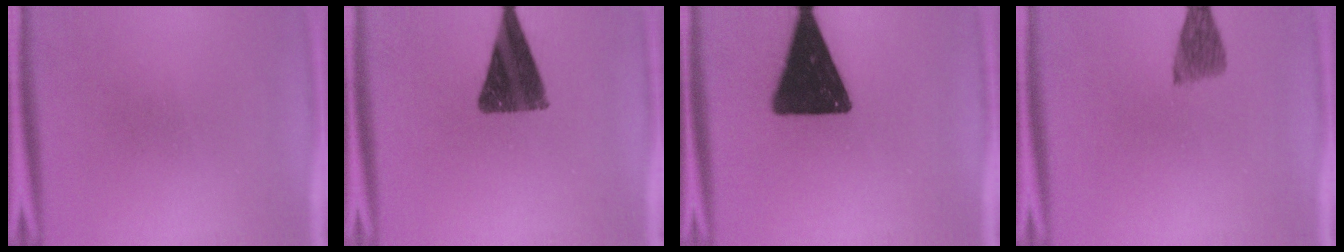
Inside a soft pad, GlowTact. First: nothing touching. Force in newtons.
{"total": 12.2}
{"total": 18.7}
{"total": 4.1}